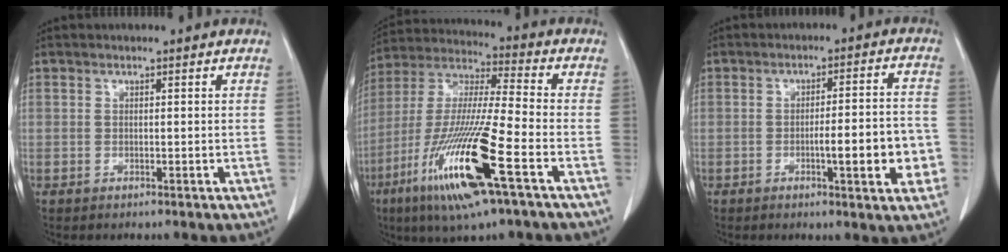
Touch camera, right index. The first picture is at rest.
{"total": 19.2, "force": [-8.3, 1.1, 17.2], "torque": [-0.375, -0.037, -0.159]}
{"total": 9.4, "force": [-2.6, 1.5, 8.9], "torque": [-0.115, 0.013, -0.030]}